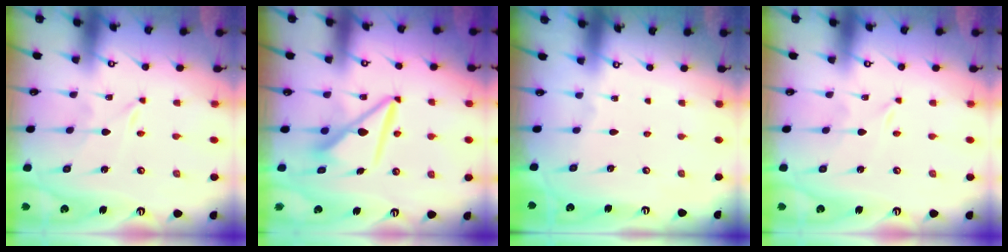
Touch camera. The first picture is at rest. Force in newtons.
{"total": 8.6, "press": 8.6, "slide": 0.7}
{"total": 0.0}
{"total": 0.0}